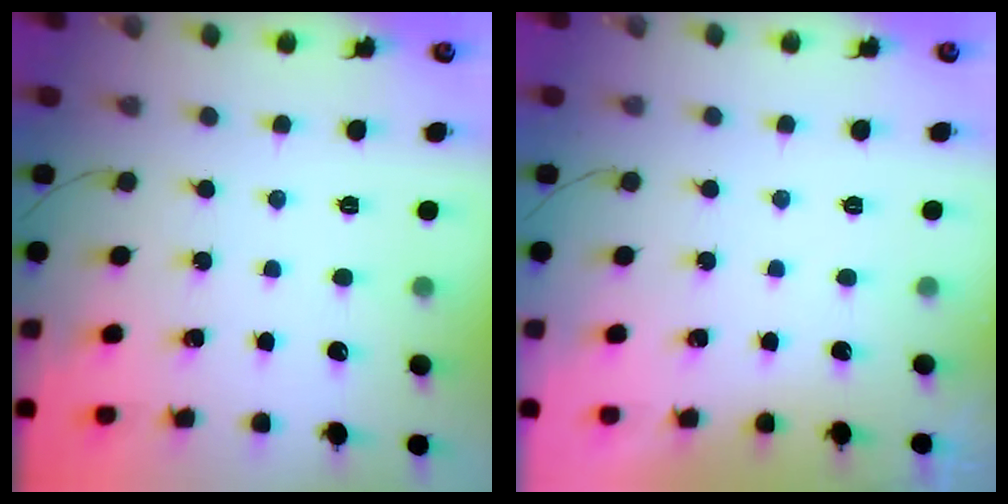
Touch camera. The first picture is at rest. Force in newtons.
{"total": 0.0}